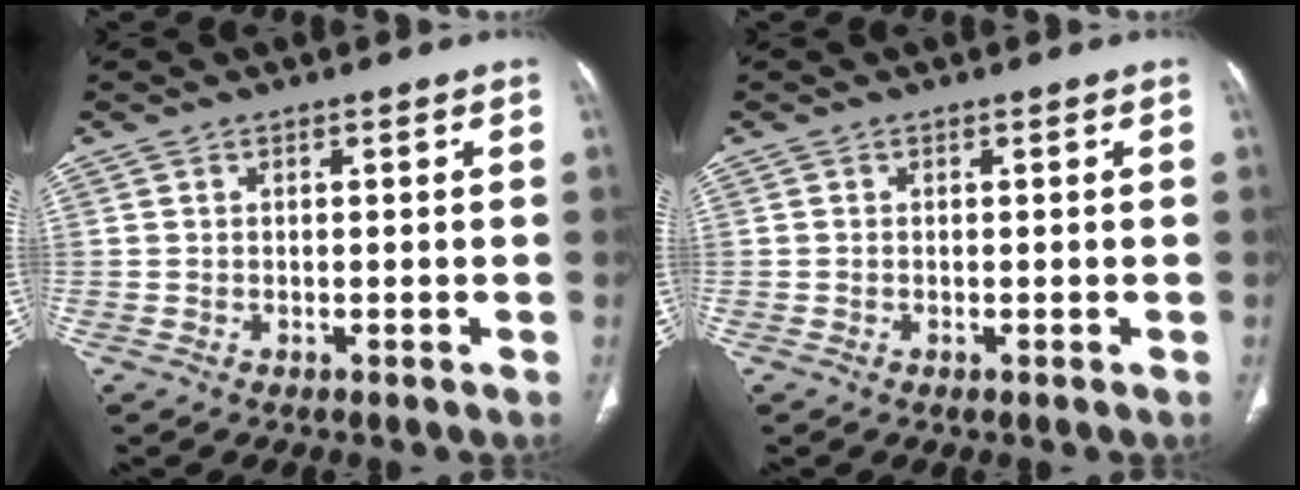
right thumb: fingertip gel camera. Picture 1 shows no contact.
{"total": 0.0}